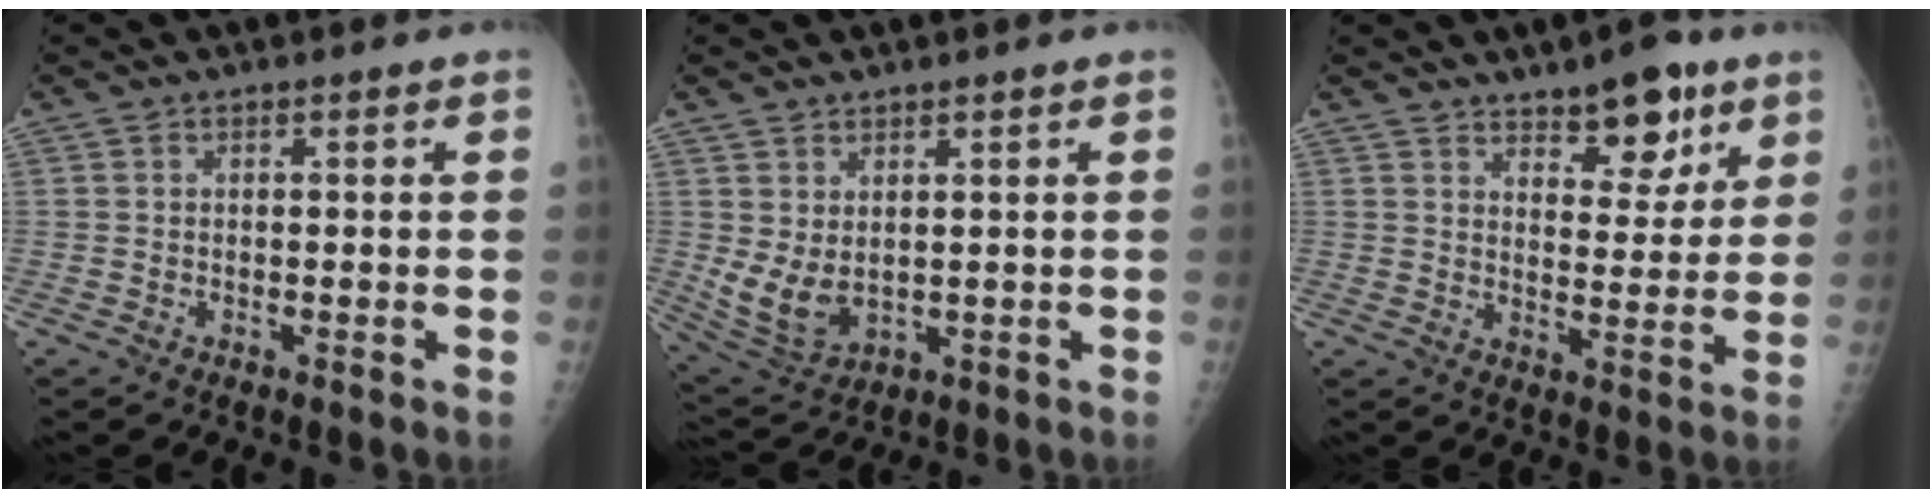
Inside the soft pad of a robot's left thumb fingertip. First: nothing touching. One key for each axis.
{"total": 7.5, "fx": 1.7, "fy": 4.7, "fz": 5.6, "tx": -0.103, "ty": -0.021, "tz": 0.052}
{"total": 10.3, "fx": 6.8, "fy": 4.6, "fz": 6.3, "tx": -0.057, "ty": -0.041, "tz": 0.102}